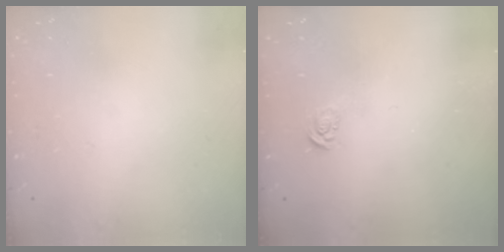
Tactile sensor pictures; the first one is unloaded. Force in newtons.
{"total": 3.6, "press": 3.6, "slide": 0.3}